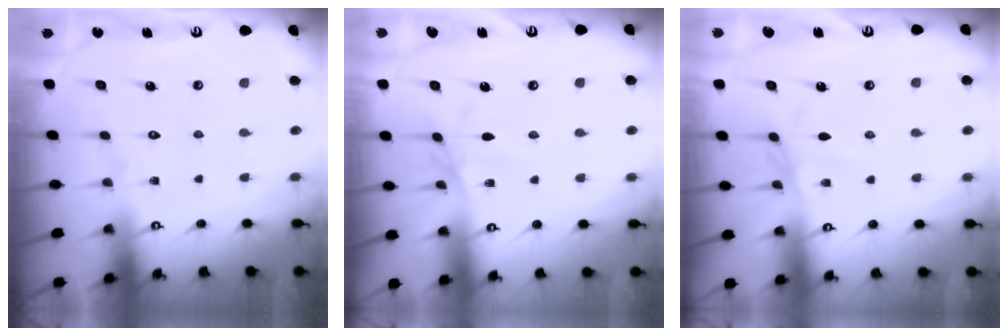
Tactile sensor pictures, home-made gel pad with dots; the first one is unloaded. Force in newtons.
{"total": 2.2, "press": 2.1, "slide": 0.5}
{"total": 2.2, "press": 2.2, "slide": 0.4}